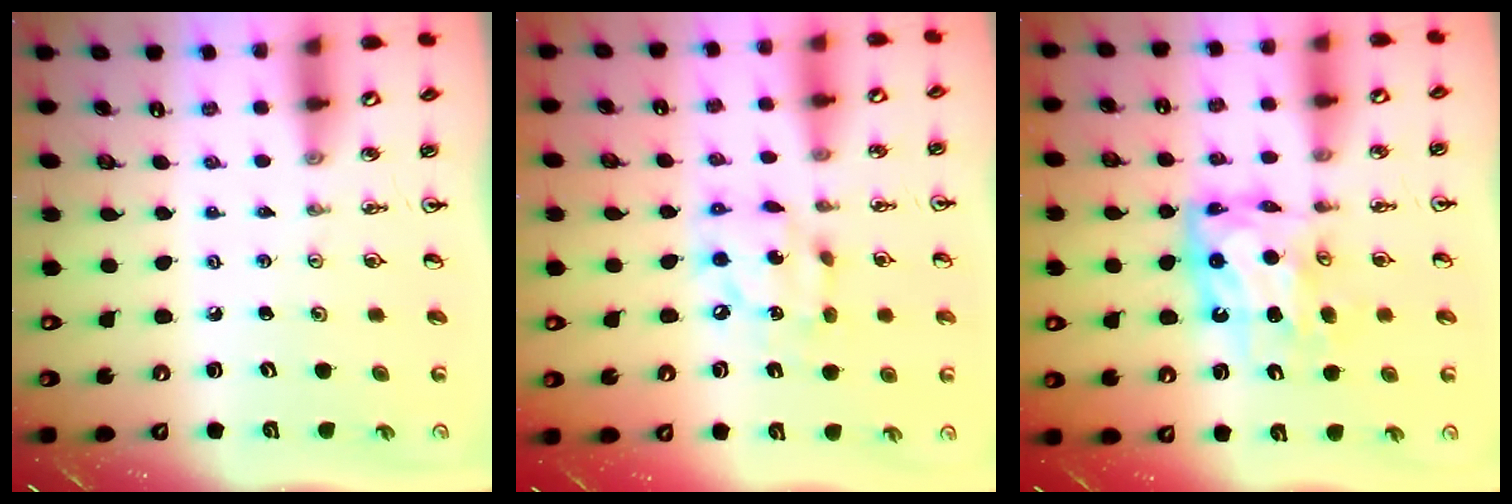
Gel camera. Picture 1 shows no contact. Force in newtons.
{"total": 9.5, "press": 9.4, "slide": 0.9}
{"total": 10.8, "press": 10.7, "slide": 0.9}